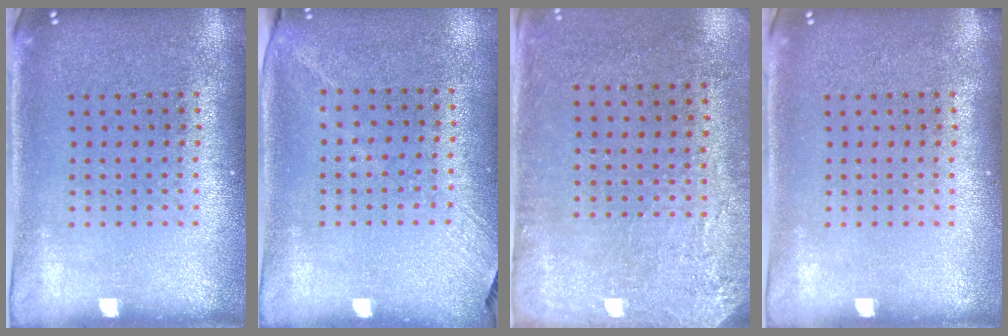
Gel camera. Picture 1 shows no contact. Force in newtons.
{"total": 1.3, "press": 1.0, "slide": 0.9}
{"total": 2.9, "press": 2.4, "slide": 1.6}
{"total": 0.0}